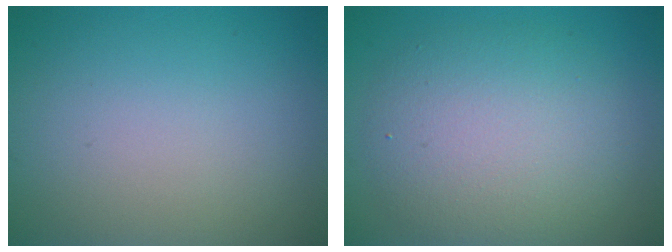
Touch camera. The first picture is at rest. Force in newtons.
{"total": 6.4, "press": 6.4, "slide": 0.6}